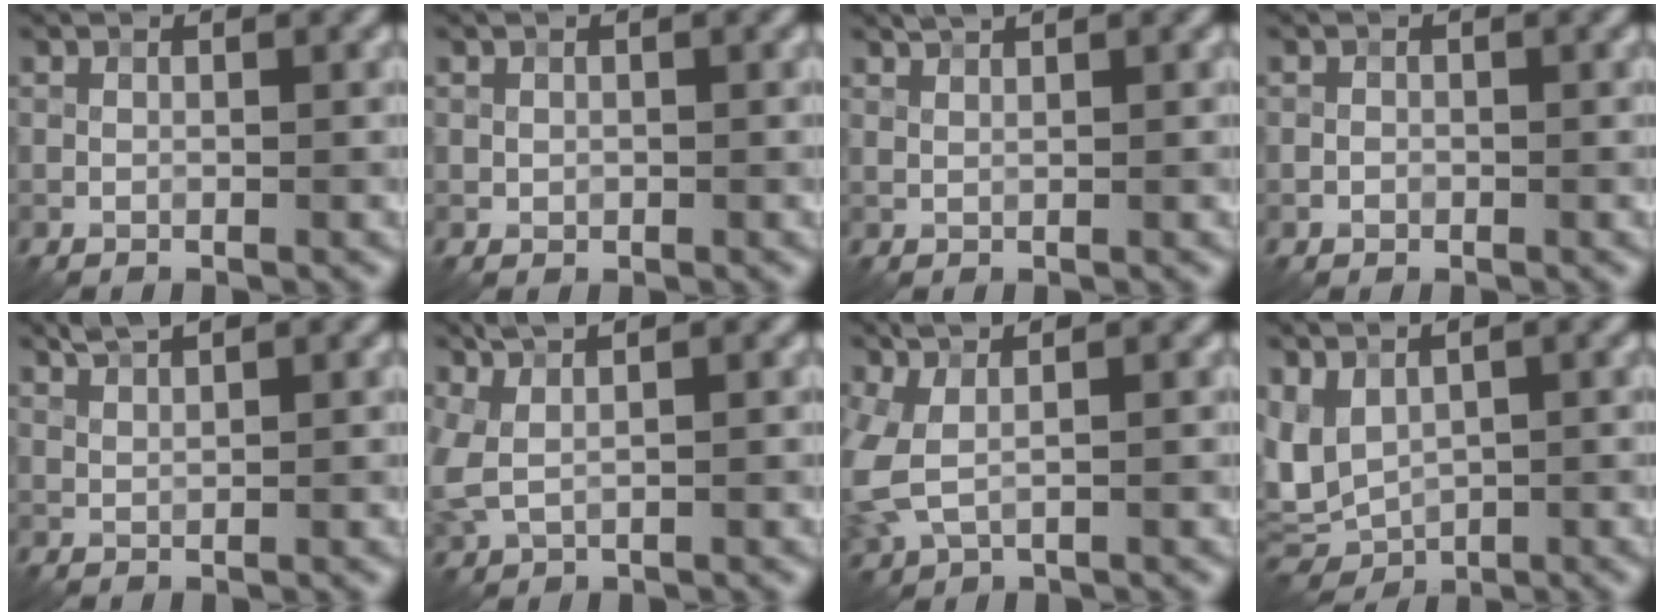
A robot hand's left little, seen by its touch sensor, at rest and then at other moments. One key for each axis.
{"total": 0.5, "fx": 0.0, "fy": 0.5, "fz": 0.1, "tx": 0.004, "ty": -0.003, "tz": 0.000}
{"total": 1.1, "fx": 1.0, "fy": 0.0, "fz": 0.5, "tx": -0.014, "ty": 0.000, "tz": 0.016}
{"total": 0.6, "fx": -0.3, "fy": 0.5, "fz": 0.1, "tx": 0.002, "ty": -0.002, "tz": -0.005}
{"total": 1.8, "fx": 1.5, "fy": 0.0, "fz": 0.9, "tx": -0.025, "ty": 0.003, "tz": 0.032}
{"total": 2.9, "fx": 1.5, "fy": 1.1, "fz": 2.3, "tx": -0.066, "ty": 0.004, "tz": 0.035}
{"total": 4.1, "fx": 0.7, "fy": 2.0, "fz": 3.5, "tx": -0.104, "ty": 0.000, "tz": 0.013}
{"total": 5.6, "fx": -0.3, "fy": 3.7, "fz": 4.1, "tx": -0.098, "ty": 0.000, "tz": -0.003}